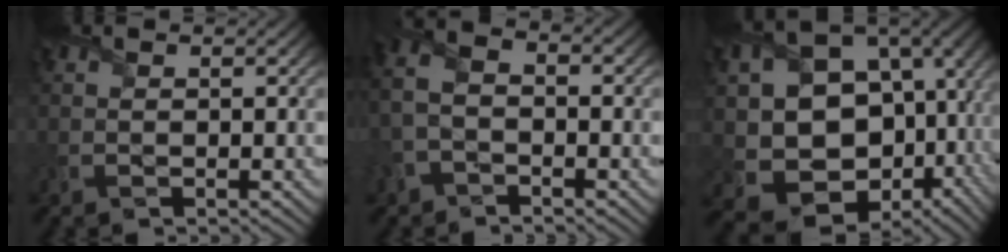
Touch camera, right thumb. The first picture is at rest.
{"total": 5.3, "force": [-1.4, 3.3, 3.9], "torque": [-0.100, 0.005, -0.041]}
{"total": 16.8, "force": [0.2, 13.1, 10.5], "torque": [-0.198, -0.051, 0.060]}